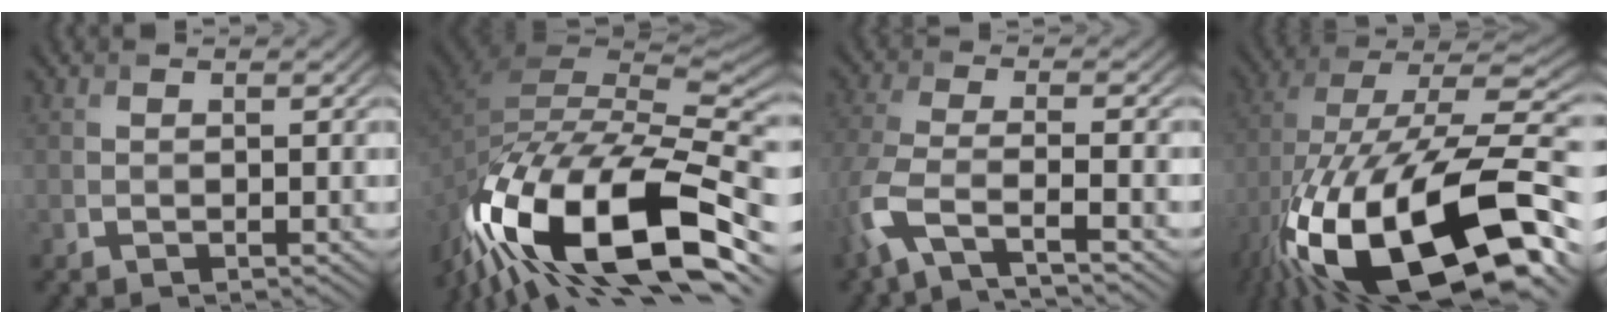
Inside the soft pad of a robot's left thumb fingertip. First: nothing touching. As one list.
[{"total": 18.7, "force": [-10.4, 8.3, 13.2], "torque": [-0.273, -0.021, -0.176]}, {"total": 6.9, "force": [-4.4, 1.9, 4.9], "torque": [-0.118, -0.007, -0.101]}, {"total": 20.6, "force": [-9.0, 9.0, 16.2], "torque": [-0.311, -0.028, -0.136]}]